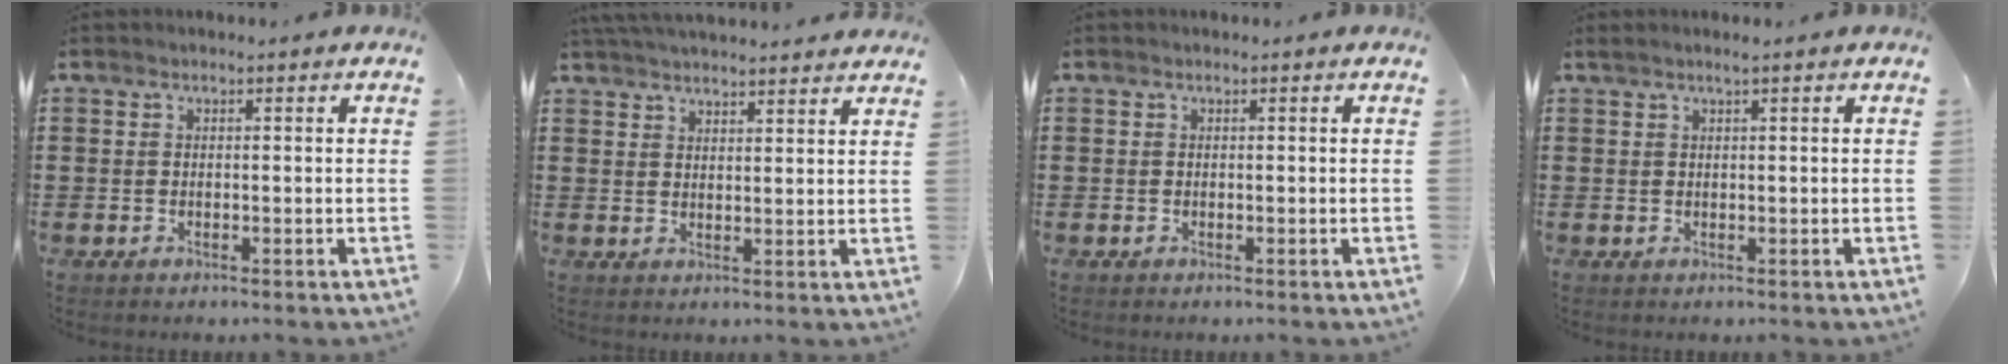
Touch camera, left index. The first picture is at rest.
{"total": 3.5, "force": [3.4, -0.2, 0.5], "torque": [-0.019, -0.011, 0.063]}
{"total": 0.0}
{"total": 1.0, "force": [0.3, -0.2, 0.9], "torque": [-0.015, -0.002, 0.006]}